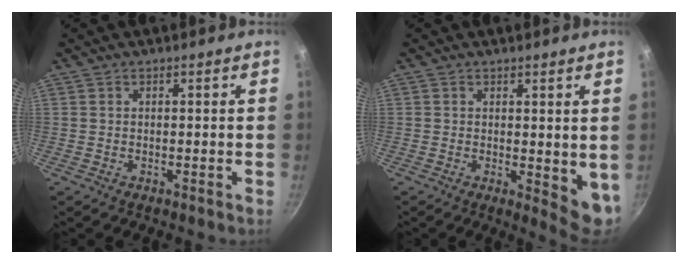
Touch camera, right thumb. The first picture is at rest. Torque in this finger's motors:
{"motor_torque": [-0.16, 0.81, -0.23, -0.05, 0.19]}